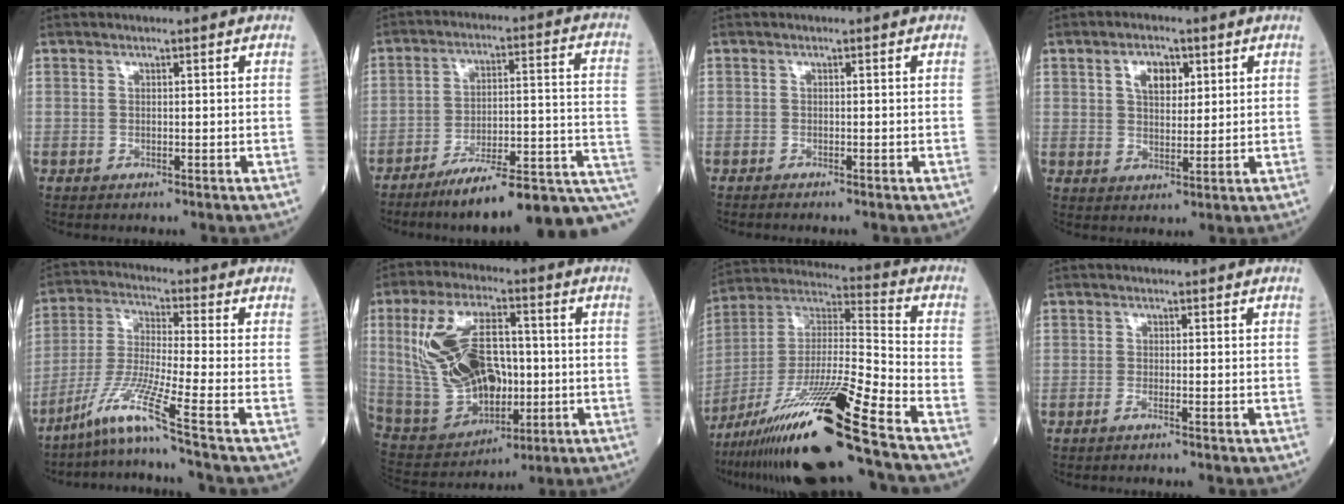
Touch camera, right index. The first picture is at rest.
{"total": 18.7, "force": [-12.6, 2.5, 13.7], "torque": [-0.132, 0.039, -0.187]}
{"total": 0.9, "force": [-0.8, -0.2, 0.4], "torque": [-0.007, 0.001, -0.014]}
{"total": 4.9, "force": [2.0, 2.7, 3.5], "torque": [-0.063, 0.009, 0.036]}
{"total": 14.4, "force": [-9.3, -3.0, 10.6], "torque": [-0.230, -0.022, -0.170]}
{"total": 16.9, "force": [0.8, 9.2, 14.1], "torque": [-0.297, 0.019, 0.030]}
{"total": 21.9, "force": [-14.9, -1.2, 16.0], "torque": [-0.316, -0.027, -0.274]}
{"total": 0.9, "force": [-0.7, -0.3, 0.4], "torque": [-0.009, 0.001, -0.016]}